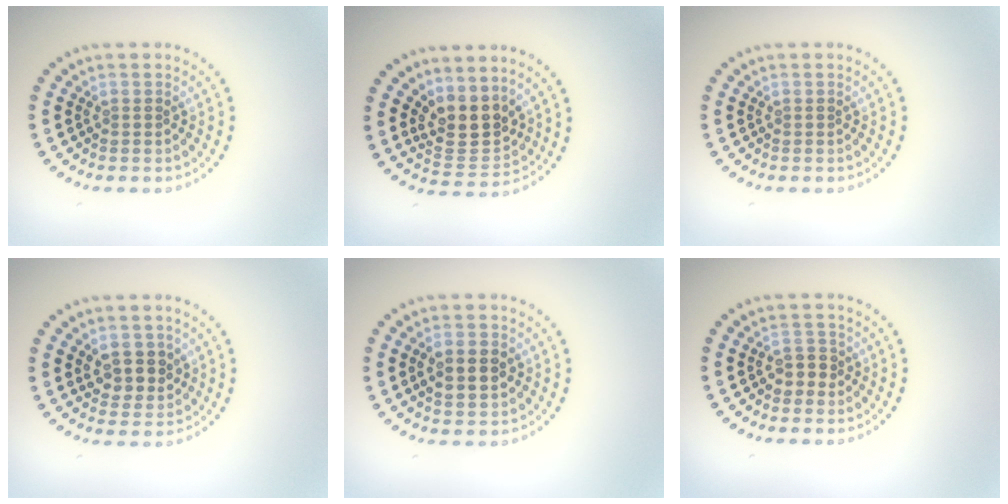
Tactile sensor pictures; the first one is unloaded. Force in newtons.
{"total": 3.9, "press": 3.4, "slide": 1.9}
{"total": 0.0}
{"total": 2.8, "press": 2.7, "slide": 0.9}
{"total": 2.9, "press": 2.9, "slide": 0.2}
{"total": 1.8, "press": 1.6, "slide": 0.7}